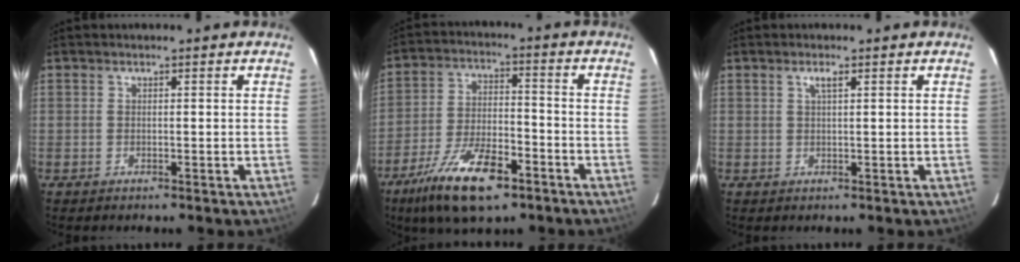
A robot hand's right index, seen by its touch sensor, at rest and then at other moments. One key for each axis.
{"total": 15.1, "fx": -9.5, "fy": 5.8, "fz": 10.2, "tx": -0.215, "ty": -0.021, "tz": -0.168}
{"total": 1.4, "fx": 0.7, "fy": 0.2, "fz": 1.1, "tx": -0.021, "ty": 0.003, "tz": 0.011}